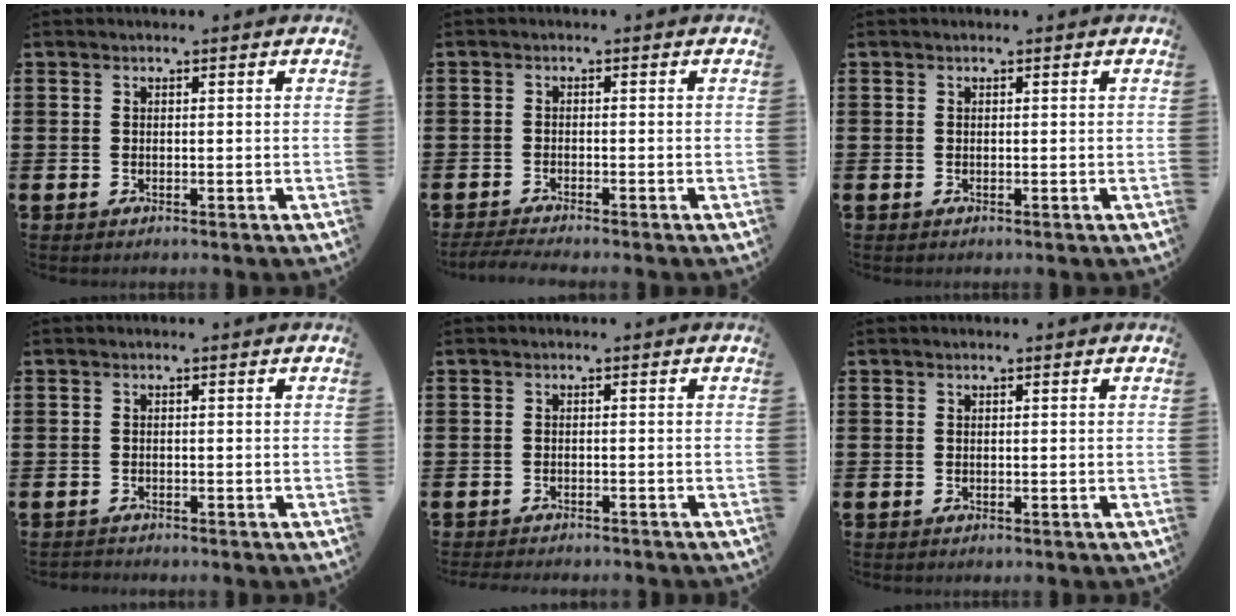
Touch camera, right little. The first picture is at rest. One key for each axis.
{"total": 1.0, "fx": -0.8, "fy": 0.0, "fz": 0.5, "tx": -0.008, "ty": 0.004, "tz": -0.016}
{"total": 0.0}
{"total": 0.5, "fx": -0.5, "fy": 0.1, "fz": -0.1, "tx": 0.000, "ty": -0.002, "tz": -0.011}
{"total": 0.5, "fx": -0.5, "fy": 0.0, "fz": -0.2, "tx": 0.001, "ty": 0.002, "tz": -0.010}
{"total": 0.6, "fx": 0.5, "fy": 0.0, "fz": -0.1, "tx": 0.002, "ty": 0.004, "tz": 0.011}